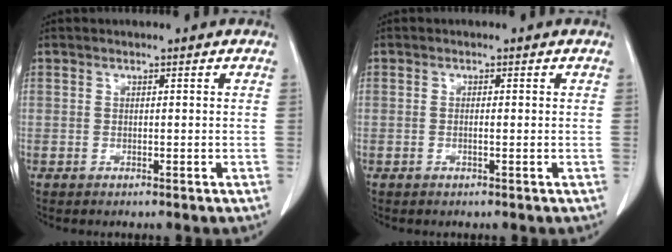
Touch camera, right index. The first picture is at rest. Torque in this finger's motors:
{"motor_torque": [-0.05, 0.02, -0.01, 0.00]}